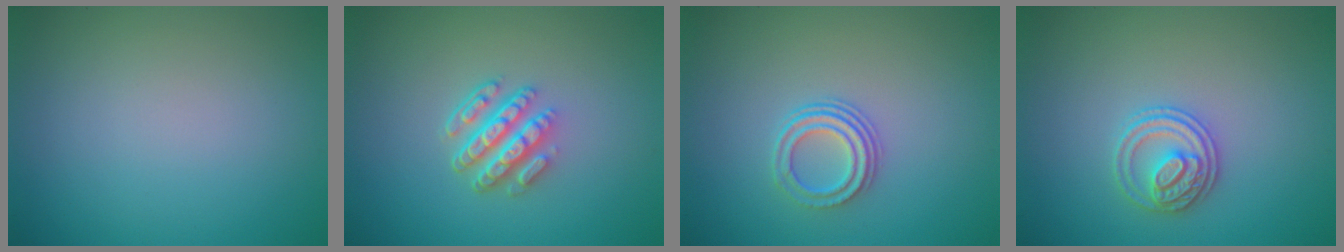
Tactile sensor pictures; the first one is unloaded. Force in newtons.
{"total": 4.7, "press": 3.4, "slide": 3.2}
{"total": 2.8, "press": 2.2, "slide": 1.8}
{"total": 2.7, "press": 2.6, "slide": 0.5}